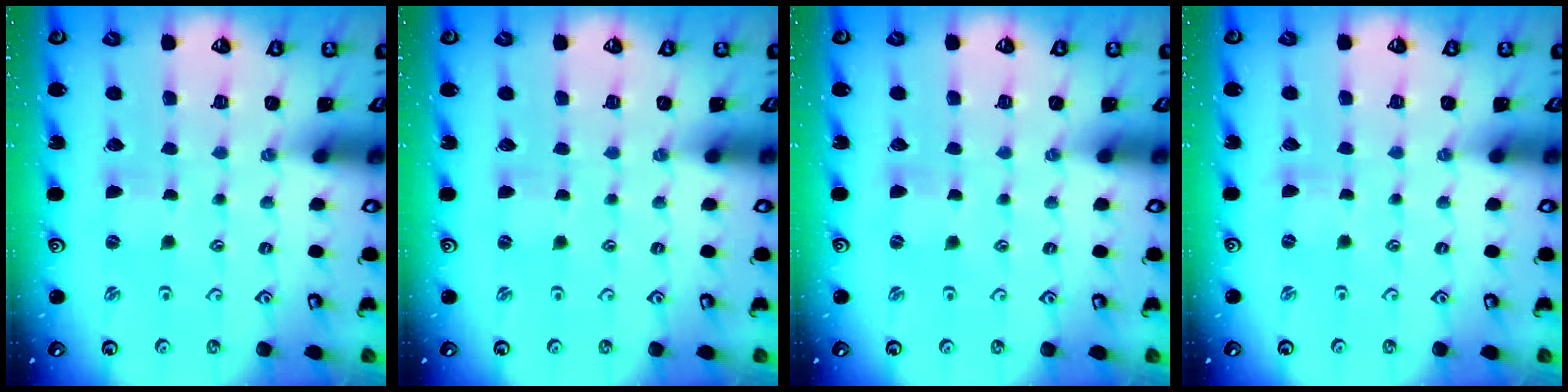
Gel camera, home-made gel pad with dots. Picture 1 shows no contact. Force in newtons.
{"total": 0.0}
{"total": 0.0}
{"total": 0.0}